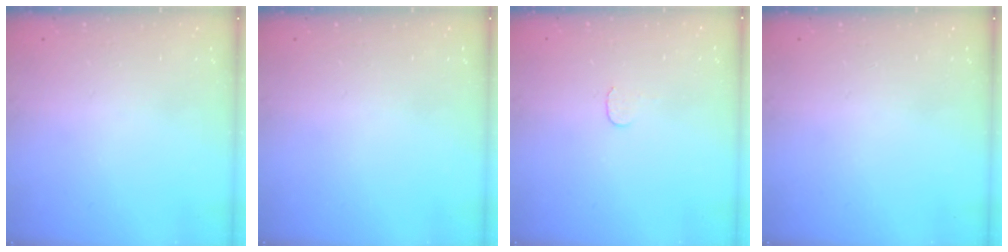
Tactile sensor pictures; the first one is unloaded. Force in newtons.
{"total": 0.0}
{"total": 3.9, "press": 3.9, "slide": 0.3}
{"total": 0.0}